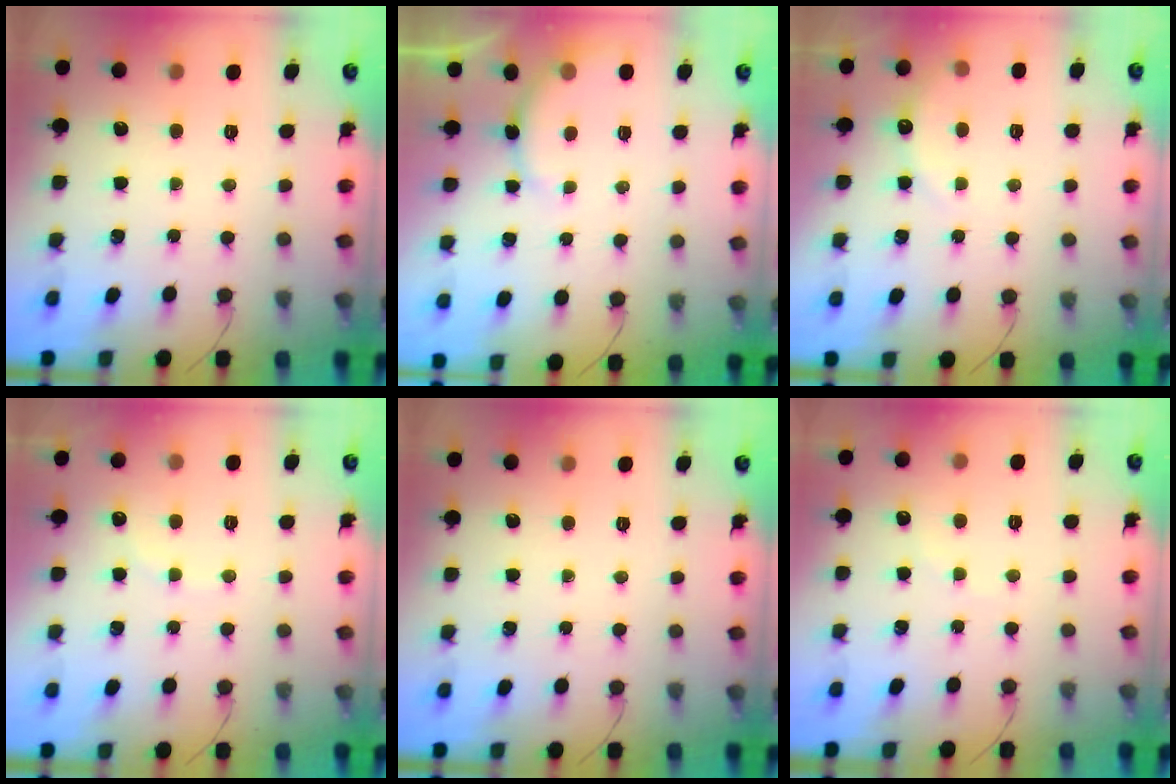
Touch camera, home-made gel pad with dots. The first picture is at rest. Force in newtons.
{"total": 6.1, "press": 6.1, "slide": 1.0}
{"total": 5.0, "press": 4.8, "slide": 1.5}
{"total": 5.8, "press": 5.7, "slide": 1.1}
{"total": 0.0}
{"total": 5.2, "press": 5.0, "slide": 1.4}